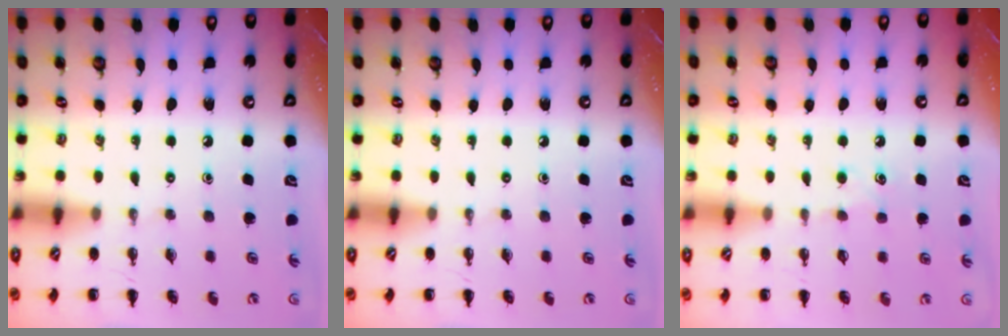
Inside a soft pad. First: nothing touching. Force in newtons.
{"total": 0.0}
{"total": 4.9, "press": 4.7, "slide": 1.4}